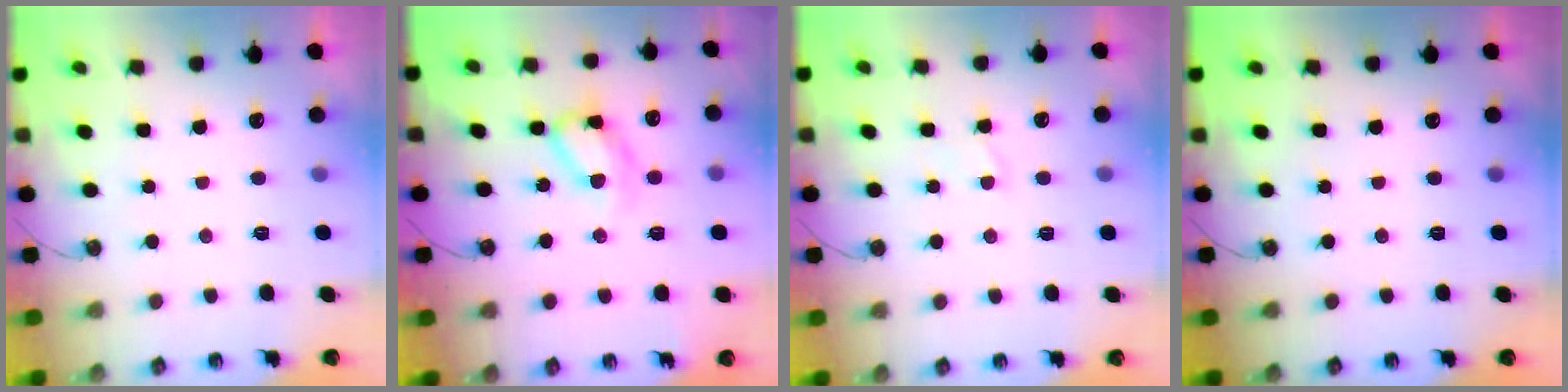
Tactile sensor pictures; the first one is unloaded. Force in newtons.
{"total": 12.5, "press": 12.5, "slide": 0.8}
{"total": 2.8, "press": 2.8, "slide": 0.4}
{"total": 0.0}